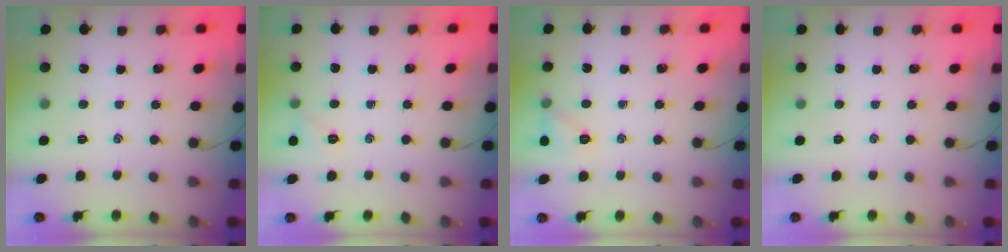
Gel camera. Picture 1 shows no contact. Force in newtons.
{"total": 5.2, "press": 5.0, "slide": 1.4}
{"total": 6.3, "press": 6.0, "slide": 1.9}
{"total": 0.0}